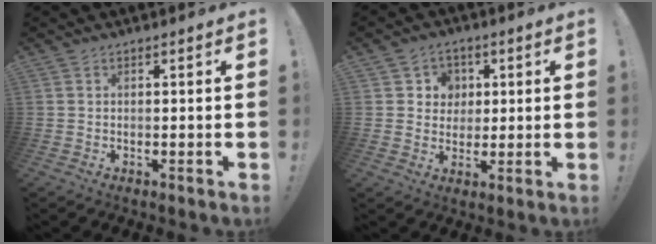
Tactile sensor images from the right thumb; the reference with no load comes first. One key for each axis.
{"total": 5.6, "fx": 1.5, "fy": 5.3, "fz": 0.8, "tx": -0.014, "ty": -0.011, "tz": 0.030}